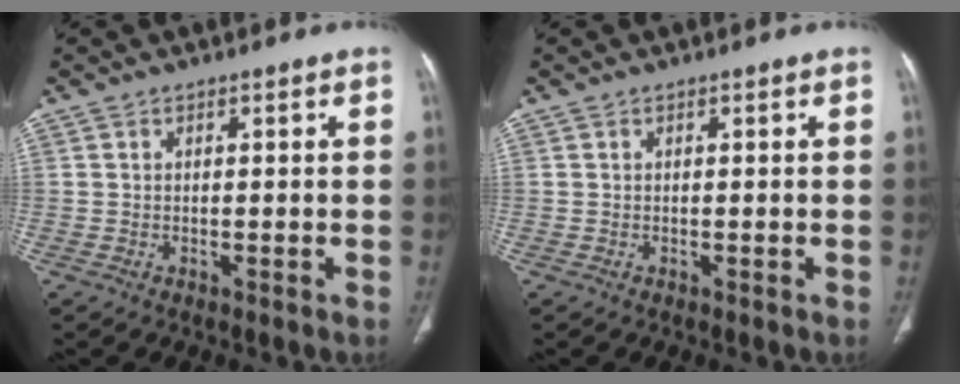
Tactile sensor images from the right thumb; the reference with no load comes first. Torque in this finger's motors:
{"motor_torque": [0.00, 0.00, 0.00, 0.00, 0.00]}